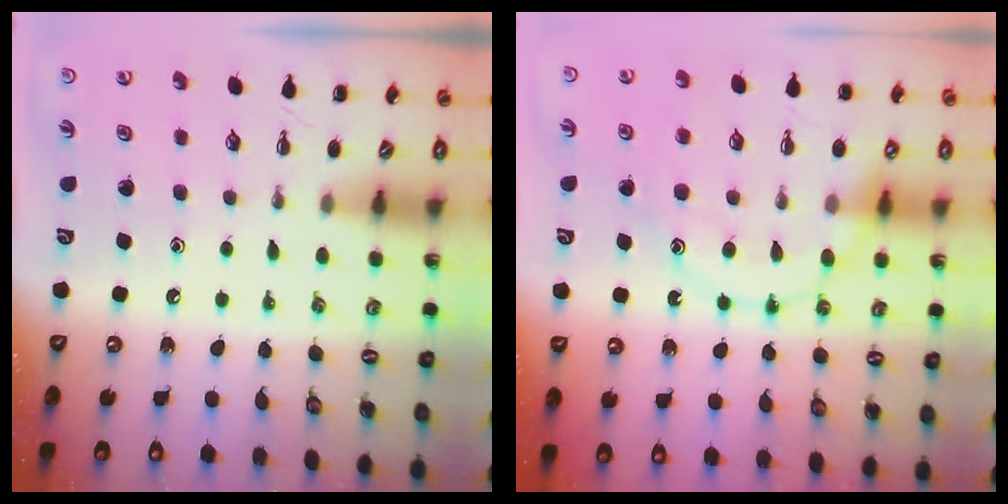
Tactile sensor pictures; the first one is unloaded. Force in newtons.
{"total": 15.9, "press": 15.9, "slide": 1.4}